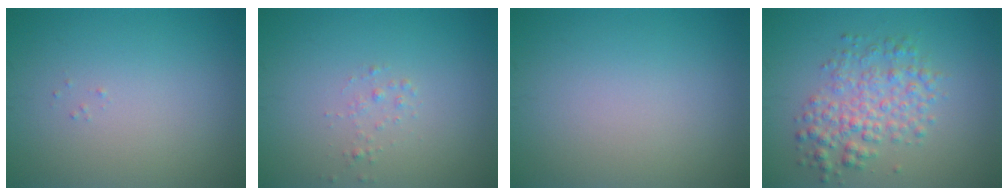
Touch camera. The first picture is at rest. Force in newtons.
{"total": 0.8, "press": 0.8, "slide": 0.0}
{"total": 0.0}
{"total": 4.0, "press": 4.0, "slide": 0.0}